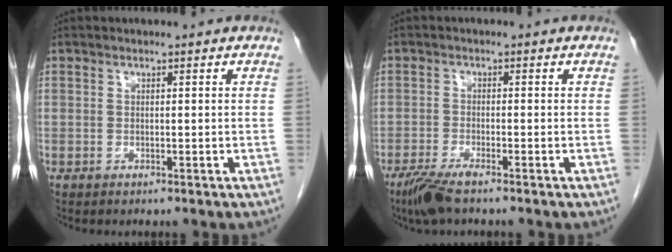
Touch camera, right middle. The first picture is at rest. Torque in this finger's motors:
{"motor_torque": [0.13, -0.02, 0.08, 0.03]}